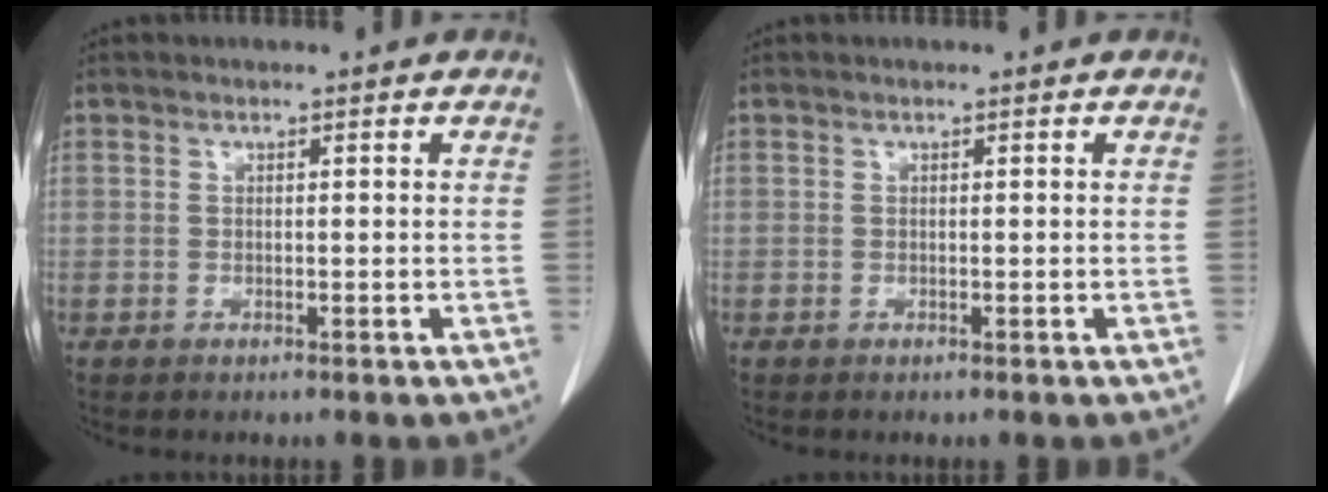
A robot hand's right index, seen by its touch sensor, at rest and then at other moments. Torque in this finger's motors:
{"motor_torque": [0.00, 0.00, 0.00, 0.00]}